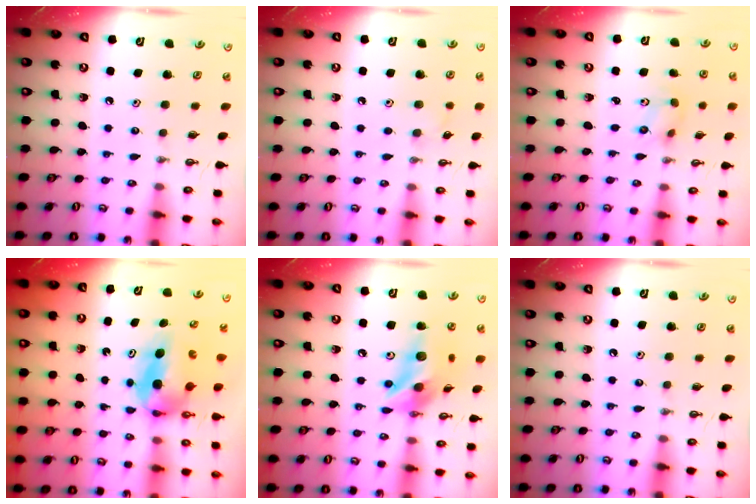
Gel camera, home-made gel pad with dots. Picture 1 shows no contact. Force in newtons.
{"total": 5.8, "press": 5.3, "slide": 2.3}
{"total": 2.9, "press": 2.7, "slide": 1.2}
{"total": 5.7, "press": 5.4, "slide": 2.0}
{"total": 14.3, "press": 14.3, "slide": 1.0}
{"total": 0.0}